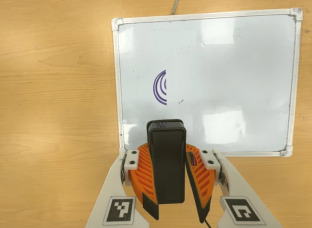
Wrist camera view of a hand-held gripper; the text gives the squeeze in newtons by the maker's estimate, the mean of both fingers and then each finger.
{"total": 12.0, "left": 10.4, "right": 13.6}